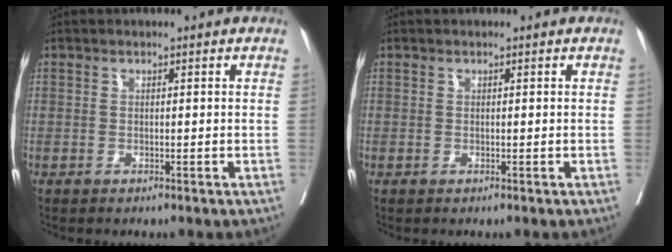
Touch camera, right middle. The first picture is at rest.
{"total": 0.0}